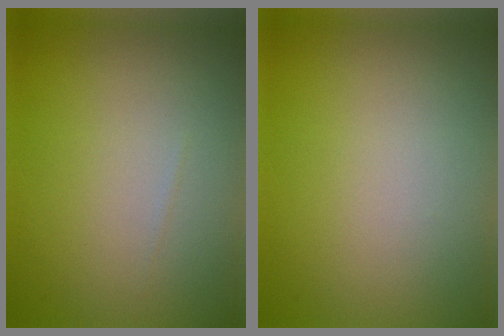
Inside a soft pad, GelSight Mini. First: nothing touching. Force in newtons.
{"total": 0.0}